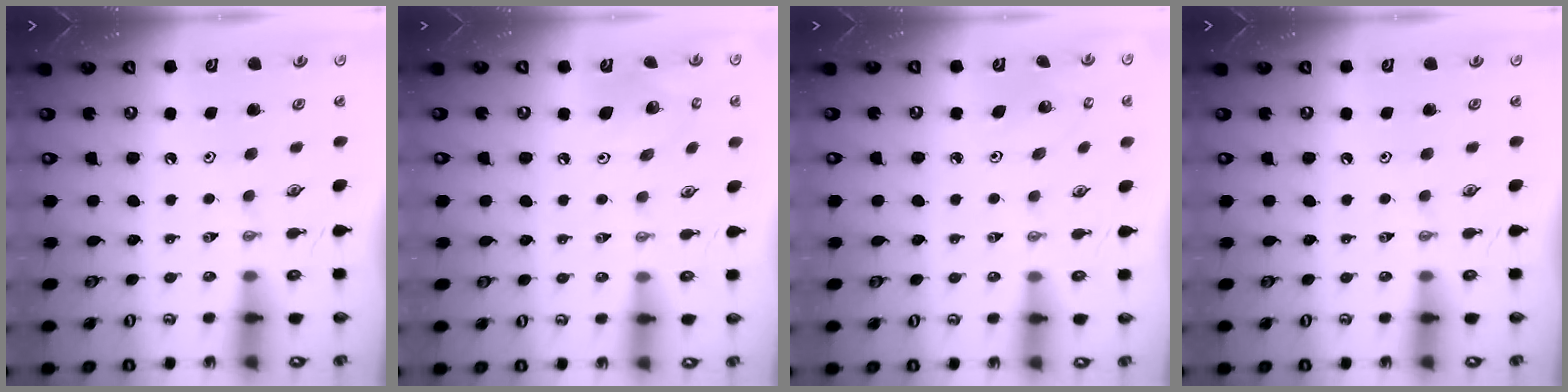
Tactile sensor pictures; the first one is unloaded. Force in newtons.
{"total": 8.5, "press": 8.1, "slide": 2.6}
{"total": 1.7, "press": 1.6, "slide": 0.2}
{"total": 0.0}